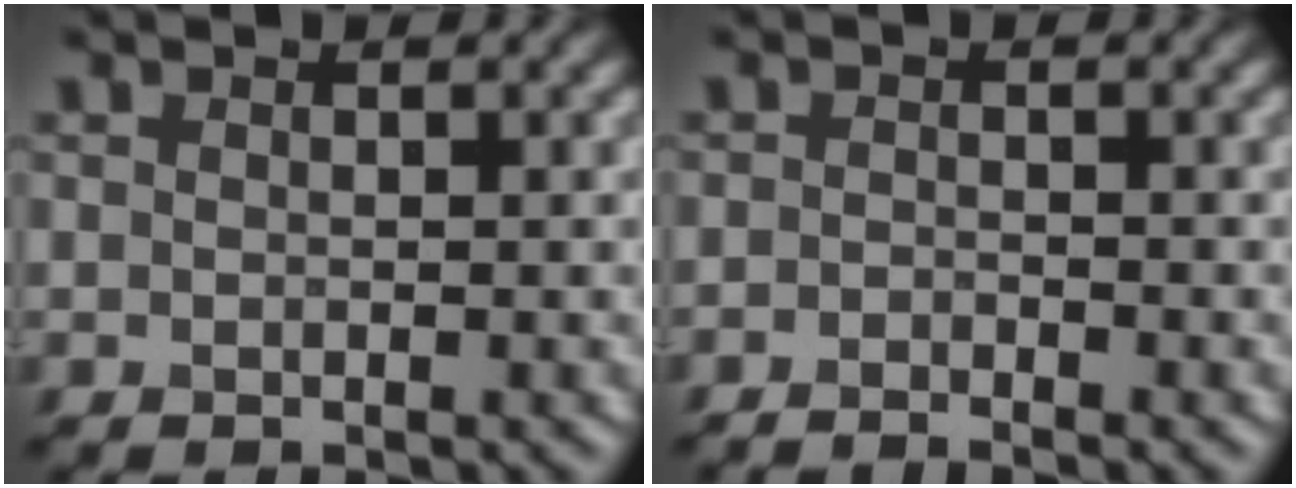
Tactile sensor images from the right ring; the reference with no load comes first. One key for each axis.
{"total": 1.3, "fx": -1.2, "fy": 0.1, "fz": 0.5, "tx": -0.008, "ty": -0.002, "tz": -0.025}